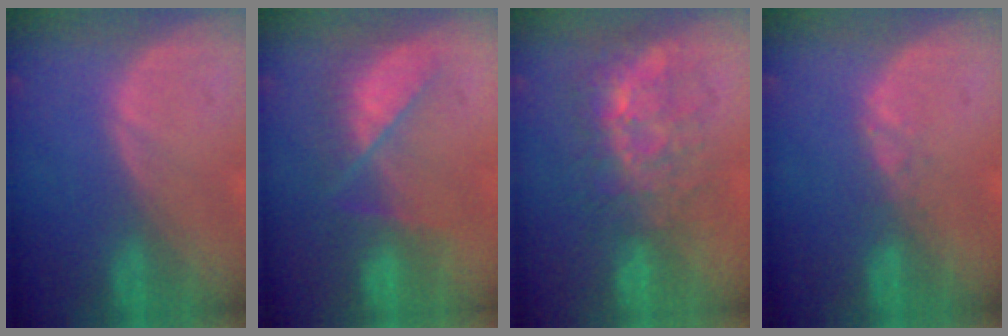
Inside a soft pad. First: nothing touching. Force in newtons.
{"total": 7.1, "press": 6.9, "slide": 1.2}
{"total": 8.7, "press": 7.5, "slide": 4.4}
{"total": 1.0, "press": 1.0, "slide": 0.2}